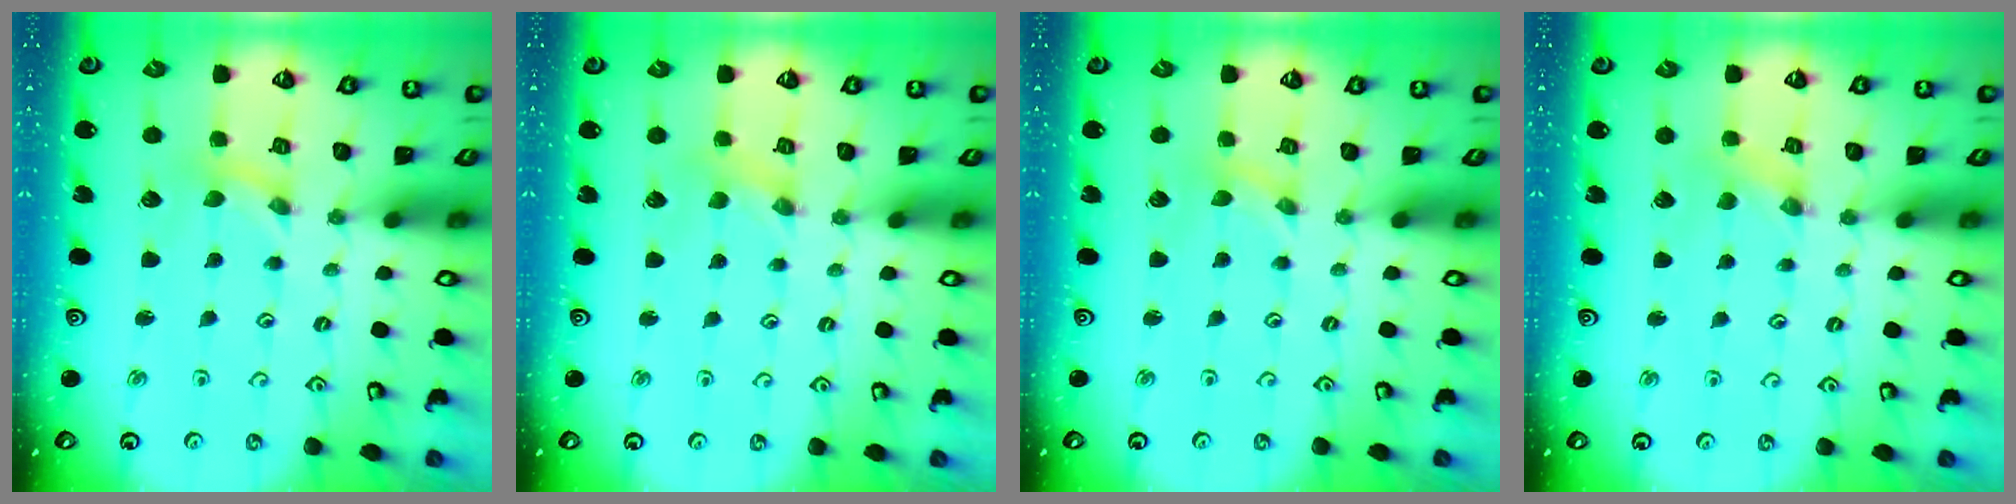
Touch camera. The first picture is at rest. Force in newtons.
{"total": 1.6, "press": 1.6, "slide": 0.1}
{"total": 0.0}
{"total": 1.0, "press": 1.0, "slide": 0.2}